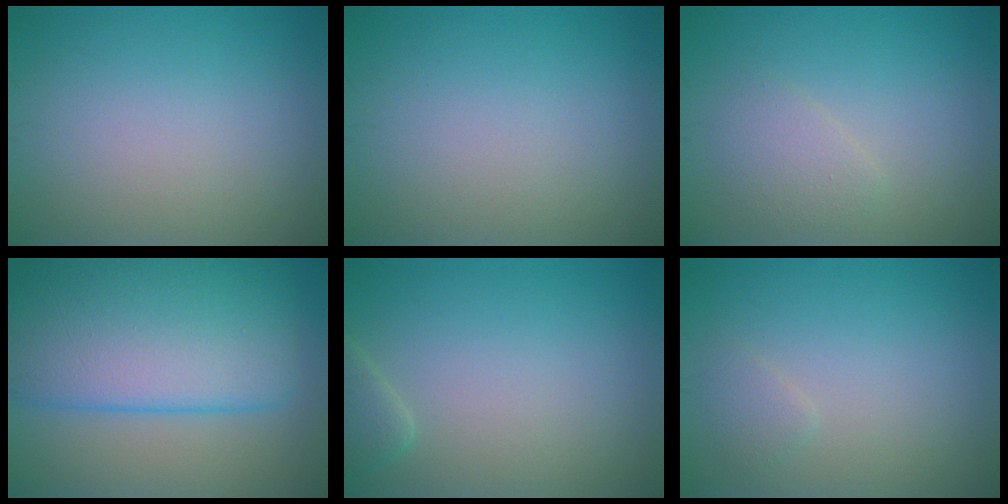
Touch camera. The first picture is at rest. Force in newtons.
{"total": 0.0}
{"total": 1.9, "press": 1.9, "slide": 0.1}
{"total": 11.9, "press": 11.9, "slide": 0.4}
{"total": 1.6, "press": 1.6, "slide": 0.2}
{"total": 1.1, "press": 1.1, "slide": 0.1}